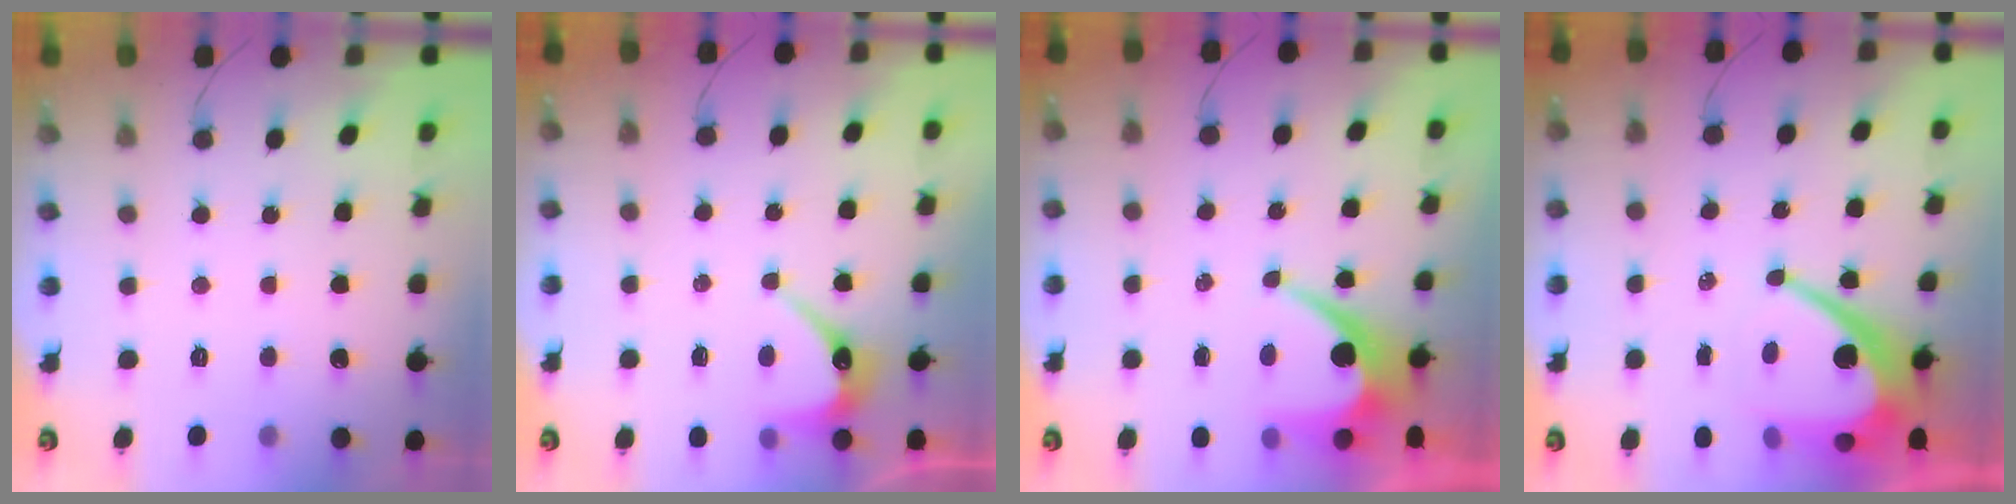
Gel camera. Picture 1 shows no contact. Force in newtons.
{"total": 4.8, "press": 4.7, "slide": 0.4}
{"total": 8.1, "press": 8.1, "slide": 0.4}
{"total": 12.9, "press": 12.8, "slide": 1.0}